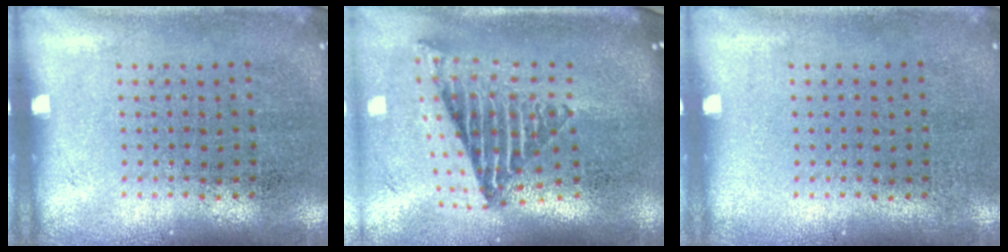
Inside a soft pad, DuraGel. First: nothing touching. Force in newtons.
{"total": 2.7, "press": 1.8, "slide": 2.0}
{"total": 0.0}